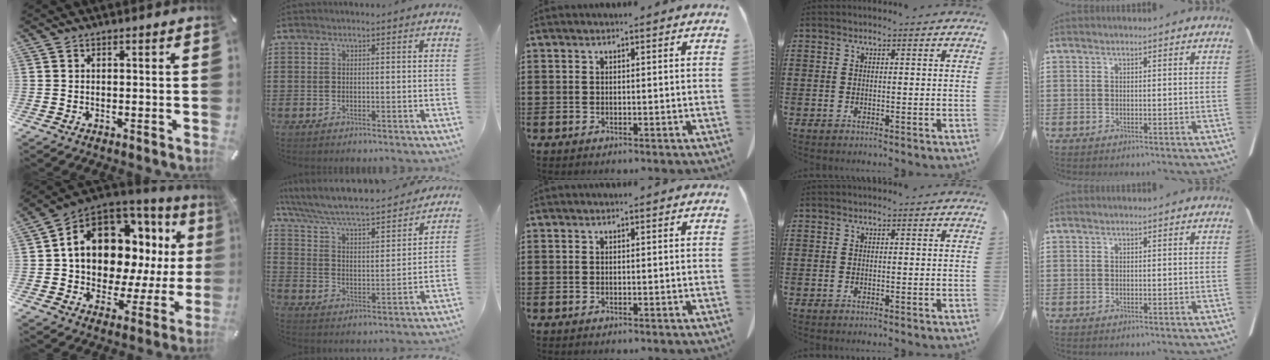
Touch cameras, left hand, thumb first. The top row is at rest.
{"thumb": {"total": 15.0, "force": [5.9, 10.5, 9.0], "torque": [-0.150, -0.055, 0.102]}, "index": {"total": 5.8, "force": [5.2, 0.3, 2.5], "torque": [-0.073, -0.046, 0.079]}}